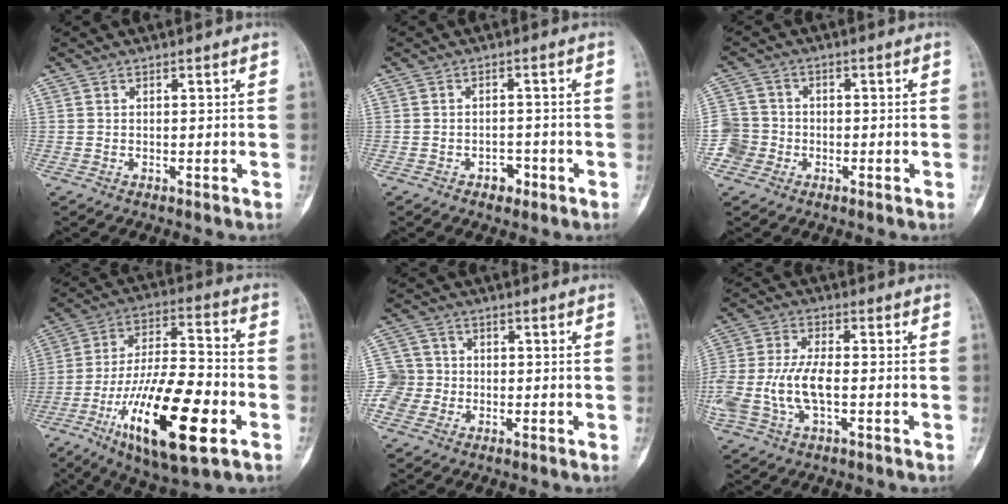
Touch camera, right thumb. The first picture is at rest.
{"total": 2.5, "force": [-1.5, 1.7, 1.0], "torque": [-0.002, 0.014, -0.017]}
{"total": 5.2, "force": [-1.8, 4.9, 0.5], "torque": [0.012, 0.018, -0.038]}
{"total": 23.5, "force": [-9.0, 7.9, 20.2], "torque": [-0.365, 0.033, -0.150]}
{"total": 5.8, "force": [-1.3, 5.6, 0.9], "torque": [0.001, 0.016, -0.030]}
{"total": 11.5, "force": [-2.0, 5.5, 9.9], "torque": [-0.229, 0.017, -0.038]}